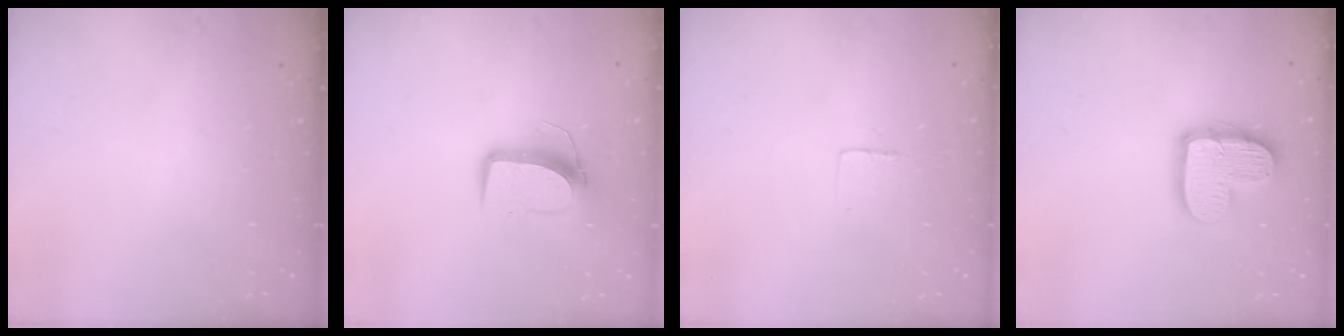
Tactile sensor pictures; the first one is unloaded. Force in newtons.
{"total": 9.5, "press": 9.5, "slide": 0.9}
{"total": 2.3, "press": 2.3, "slide": 0.1}
{"total": 14.5, "press": 14.4, "slide": 1.3}